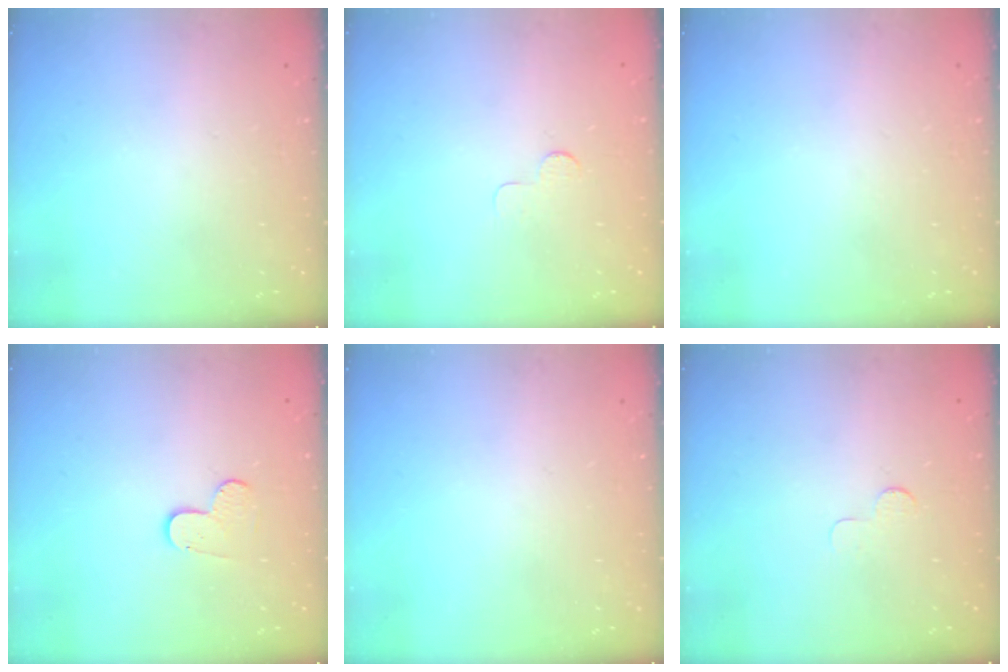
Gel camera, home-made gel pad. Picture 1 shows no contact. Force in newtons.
{"total": 3.0, "press": 2.9, "slide": 0.3}
{"total": 0.0}
{"total": 4.0, "press": 4.0, "slide": 0.2}
{"total": 0.0}
{"total": 3.0, "press": 2.9, "slide": 0.3}